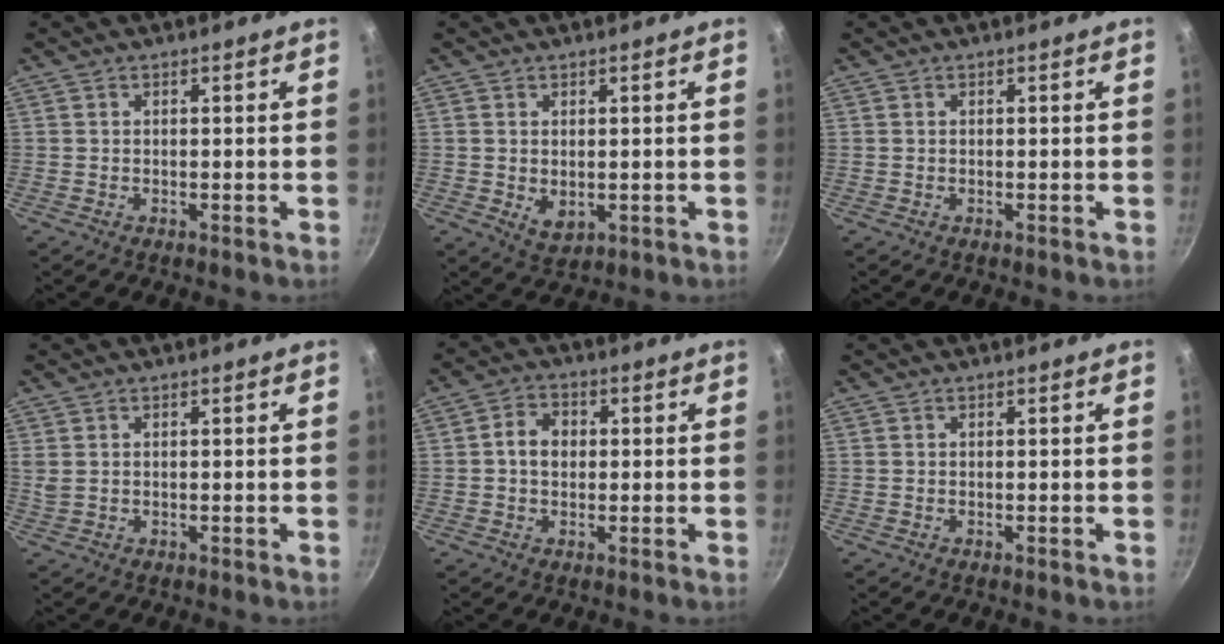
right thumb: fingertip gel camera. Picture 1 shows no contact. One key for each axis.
{"total": 3.9, "fx": 0.1, "fy": 2.7, "fz": 2.9, "tx": -0.045, "ty": -0.012, "tz": 0.007}
{"total": 0.0}
{"total": 1.3, "fx": 0.6, "fy": 0.8, "fz": 0.9, "tx": -0.019, "ty": 0.000, "tz": 0.016}
{"total": 5.1, "fx": 0.3, "fy": 4.0, "fz": 3.0, "tx": -0.034, "ty": 0.012, "tz": -0.004}
{"total": 0.0}